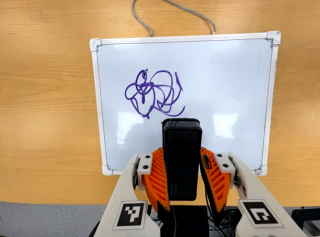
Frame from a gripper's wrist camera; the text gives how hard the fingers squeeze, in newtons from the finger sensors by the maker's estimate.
{"total": 5.0, "left": 3.3, "right": 6.7}